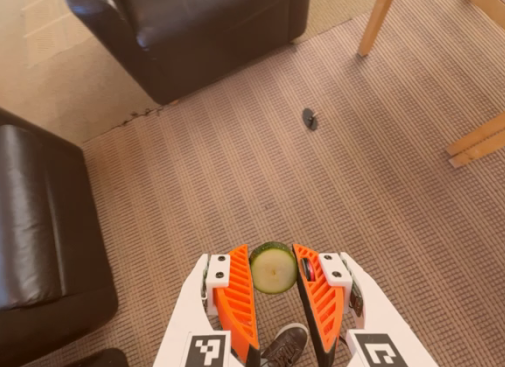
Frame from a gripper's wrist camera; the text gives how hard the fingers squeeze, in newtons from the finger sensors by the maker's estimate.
{"total": 8.9, "left": 9.0, "right": 8.8}